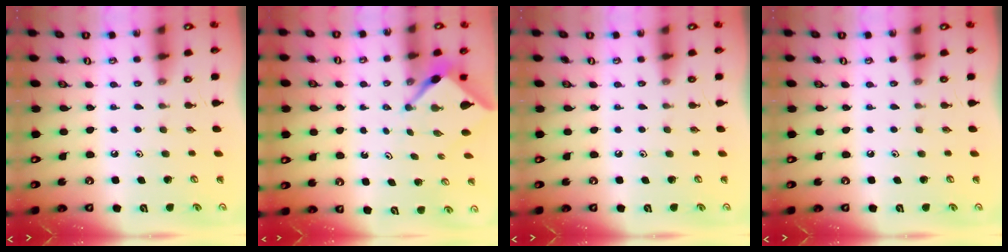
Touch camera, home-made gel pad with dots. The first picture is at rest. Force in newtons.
{"total": 2.8, "press": 2.8, "slide": 0.3}
{"total": 0.0}
{"total": 0.0}